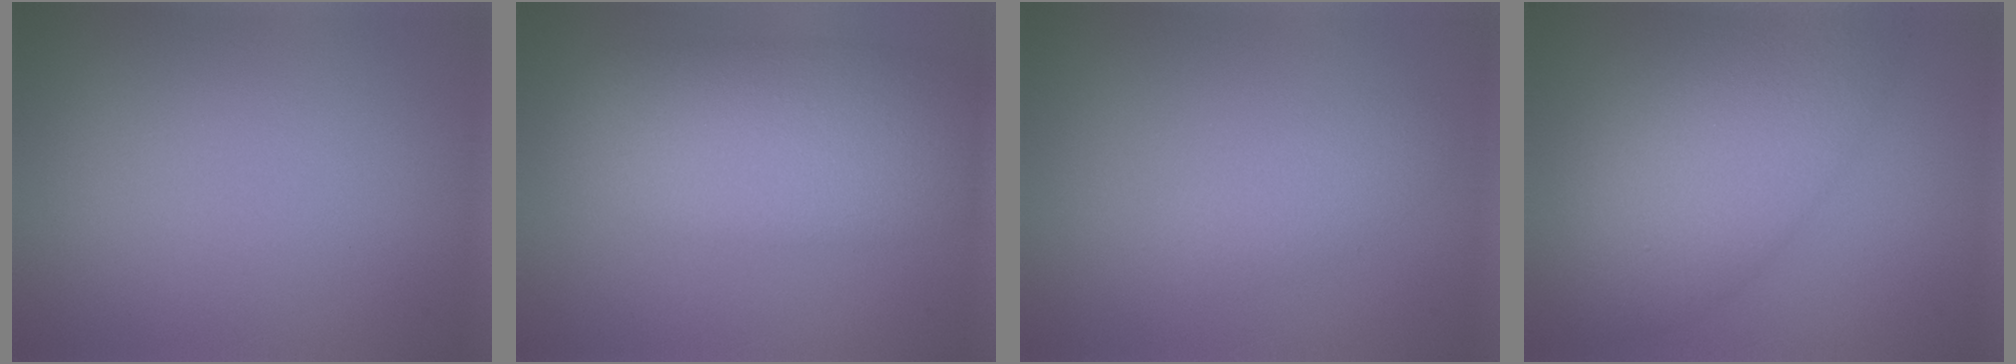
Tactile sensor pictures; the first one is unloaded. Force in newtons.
{"total": 8.4, "press": 8.4, "slide": 0.4}
{"total": 1.8, "press": 1.8, "slide": 0.0}
{"total": 8.8, "press": 8.8, "slide": 0.3}